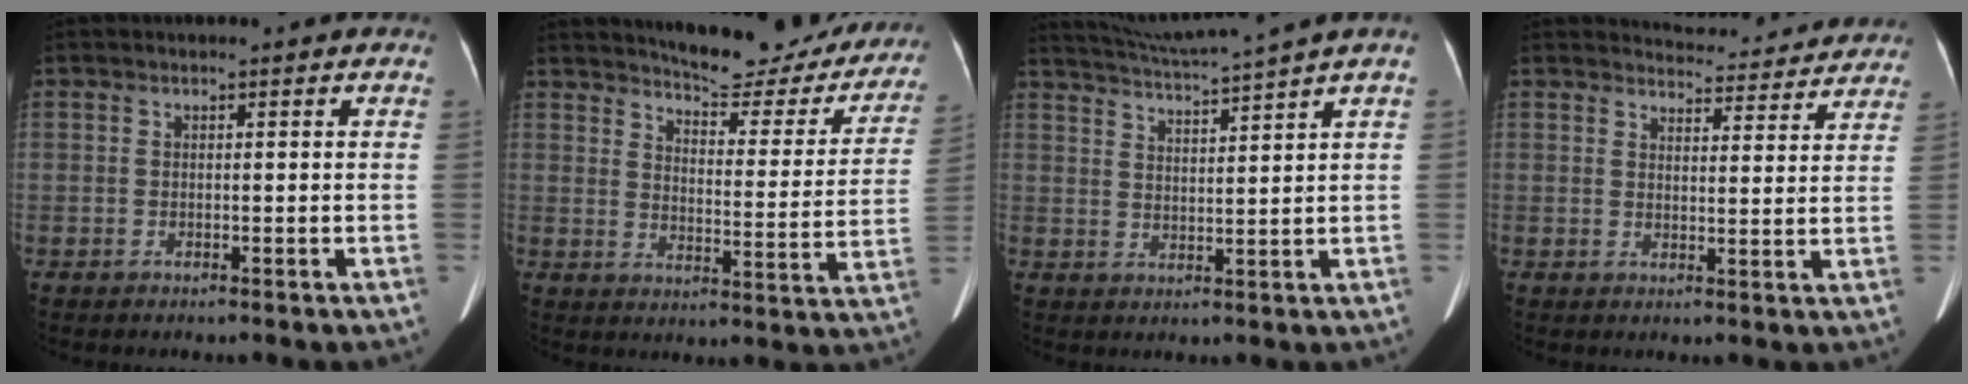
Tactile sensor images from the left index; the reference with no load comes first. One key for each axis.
{"total": 20.7, "fx": 18.9, "fy": 4.6, "fz": 6.9, "tx": -0.077, "ty": -0.052, "tz": 0.223}
{"total": 8.6, "fx": 7.6, "fy": -2.6, "fz": 2.9, "tx": -0.057, "ty": -0.007, "tz": 0.130}
{"total": 11.4, "fx": 11.1, "fy": 2.2, "fz": 1.0, "tx": 0.007, "ty": -0.003, "tz": 0.119}